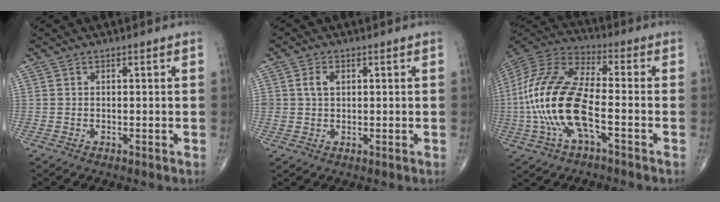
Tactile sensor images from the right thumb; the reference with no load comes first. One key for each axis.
{"total": 3.2, "fx": 0.8, "fy": 2.2, "fz": 2.1, "tx": -0.036, "ty": 0.002, "tz": 0.018}
{"total": 19.5, "fx": -4.0, "fy": 7.6, "fz": 17.6, "tx": -0.390, "ty": 0.028, "tz": -0.074}